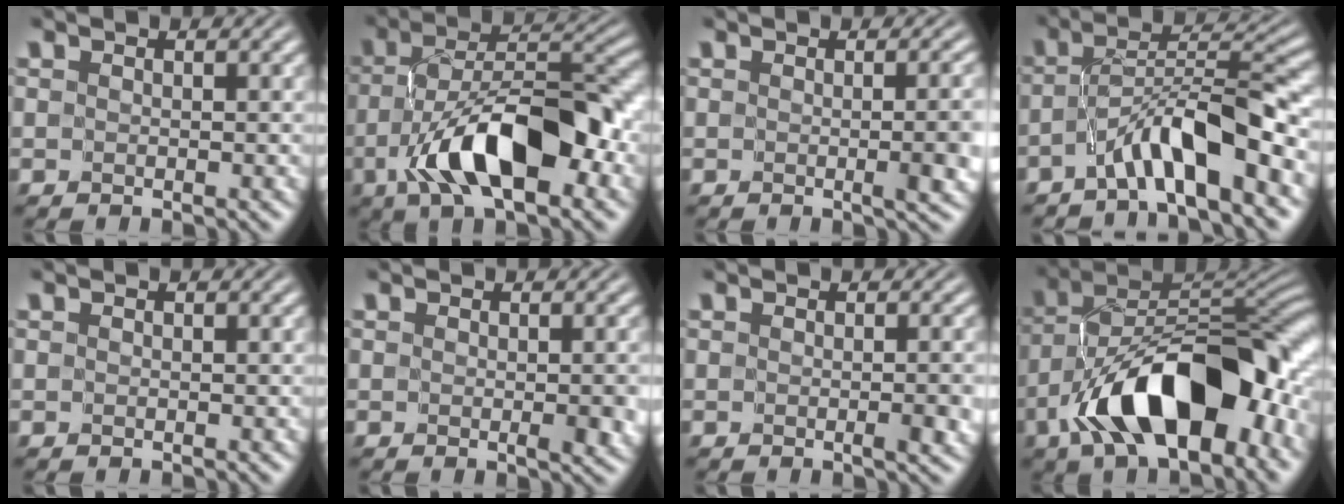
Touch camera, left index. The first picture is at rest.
{"total": 10.4, "force": [-4.1, 4.3, 8.5], "torque": [-0.150, 0.006, -0.071]}
{"total": 3.6, "force": [-0.4, 0.8, 3.5], "torque": [-0.036, -0.004, -0.003]}
{"total": 6.3, "force": [-3.7, 0.8, 5.1], "torque": [-0.089, 0.020, -0.062]}
{"total": 0.0}
{"total": 1.8, "force": [-0.3, 0.4, 1.8], "torque": [-0.023, -0.008, 0.000]}
{"total": 1.8, "force": [-0.5, 0.1, 1.7], "torque": [-0.024, -0.008, -0.004]}
{"total": 13.7, "force": [-6.4, 6.3, 10.3], "torque": [-0.152, 0.006, -0.109]}